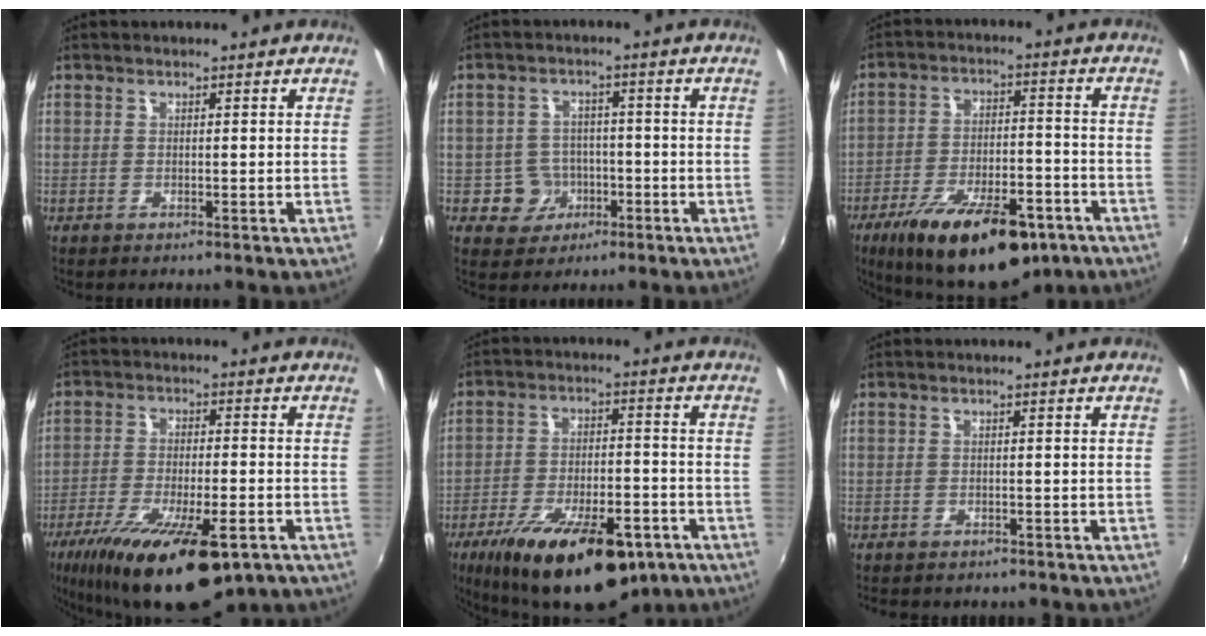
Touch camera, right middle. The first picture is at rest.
{"total": 5.9, "force": [-2.2, 5.4, 0.9], "torque": [-0.030, 0.014, -0.025]}
{"total": 20.6, "force": [-13.1, 7.9, 13.8], "torque": [-0.243, -0.029, -0.192]}
{"total": 19.8, "force": [-12.4, 6.3, 14.1], "torque": [-0.266, -0.060, -0.200]}
{"total": 21.9, "force": [-13.8, 8.6, 14.8], "torque": [-0.264, -0.035, -0.201]}
{"total": 2.8, "force": [-2.4, 1.2, 0.9], "torque": [-0.024, -0.015, -0.033]}